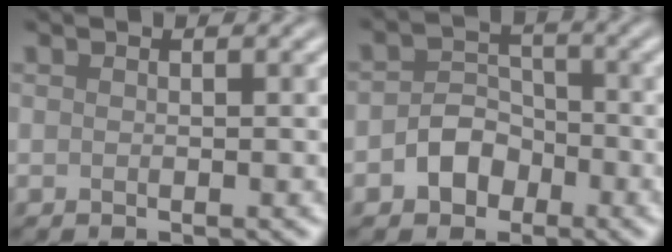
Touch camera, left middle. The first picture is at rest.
{"total": 3.2, "force": [-1.4, 2.5, 1.4], "torque": [-0.016, 0.007, -0.025]}